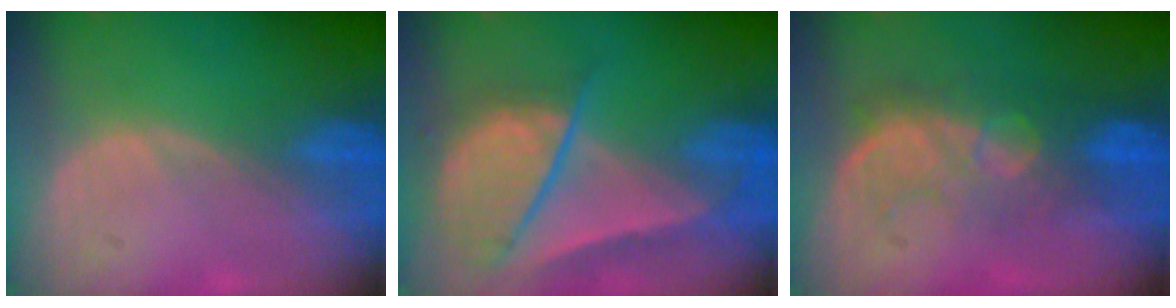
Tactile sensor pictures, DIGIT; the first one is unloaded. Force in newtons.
{"total": 9.5, "press": 8.2, "slide": 4.8}
{"total": 8.0, "press": 7.8, "slide": 1.9}